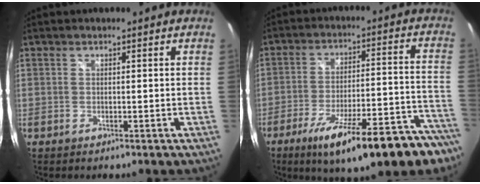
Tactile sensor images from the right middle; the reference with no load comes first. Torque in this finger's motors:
{"motor_torque": [1.19, -0.95, 0.76, 0.21]}